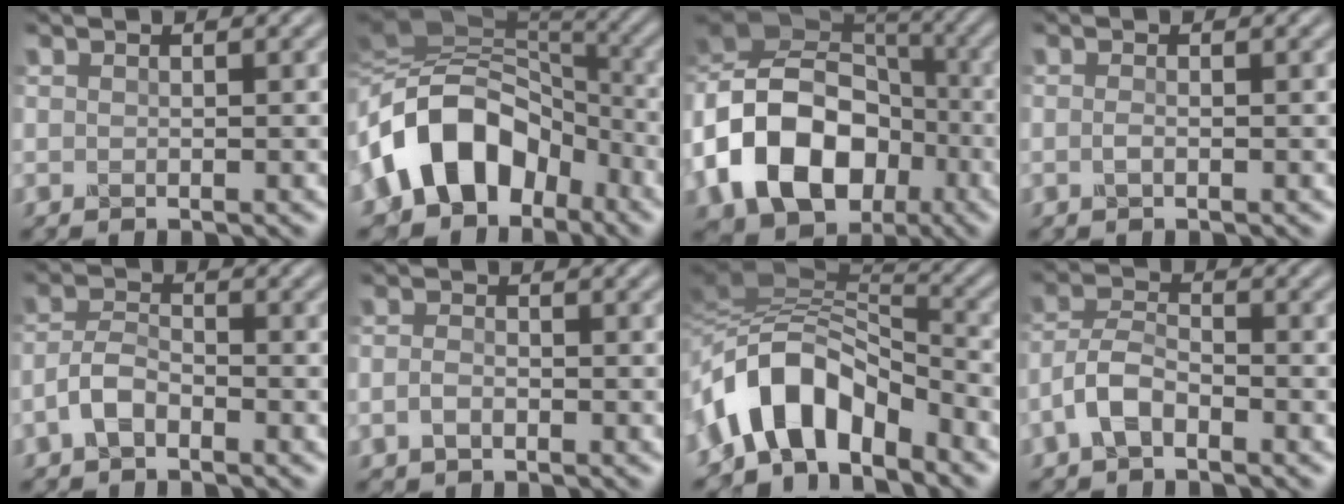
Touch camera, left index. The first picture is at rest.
{"total": 10.4, "force": [-3.2, 7.6, 6.5], "torque": [-0.115, 0.024, -0.071]}
{"total": 13.7, "force": [-3.6, 10.4, 8.1], "torque": [-0.180, -0.009, -0.074]}
{"total": 0.0}
{"total": 2.5, "force": [-1.7, 1.2, 1.3], "torque": [-0.034, 0.011, -0.047]}
{"total": 0.9, "force": [-0.5, 0.6, 0.5], "torque": [-0.021, 0.005, -0.018]}
{"total": 7.4, "force": [-3.3, 4.1, 5.2], "torque": [-0.084, 0.017, -0.066]}
{"total": 3.2, "force": [-2.0, 1.6, 1.8], "torque": [-0.046, 0.013, -0.052]}